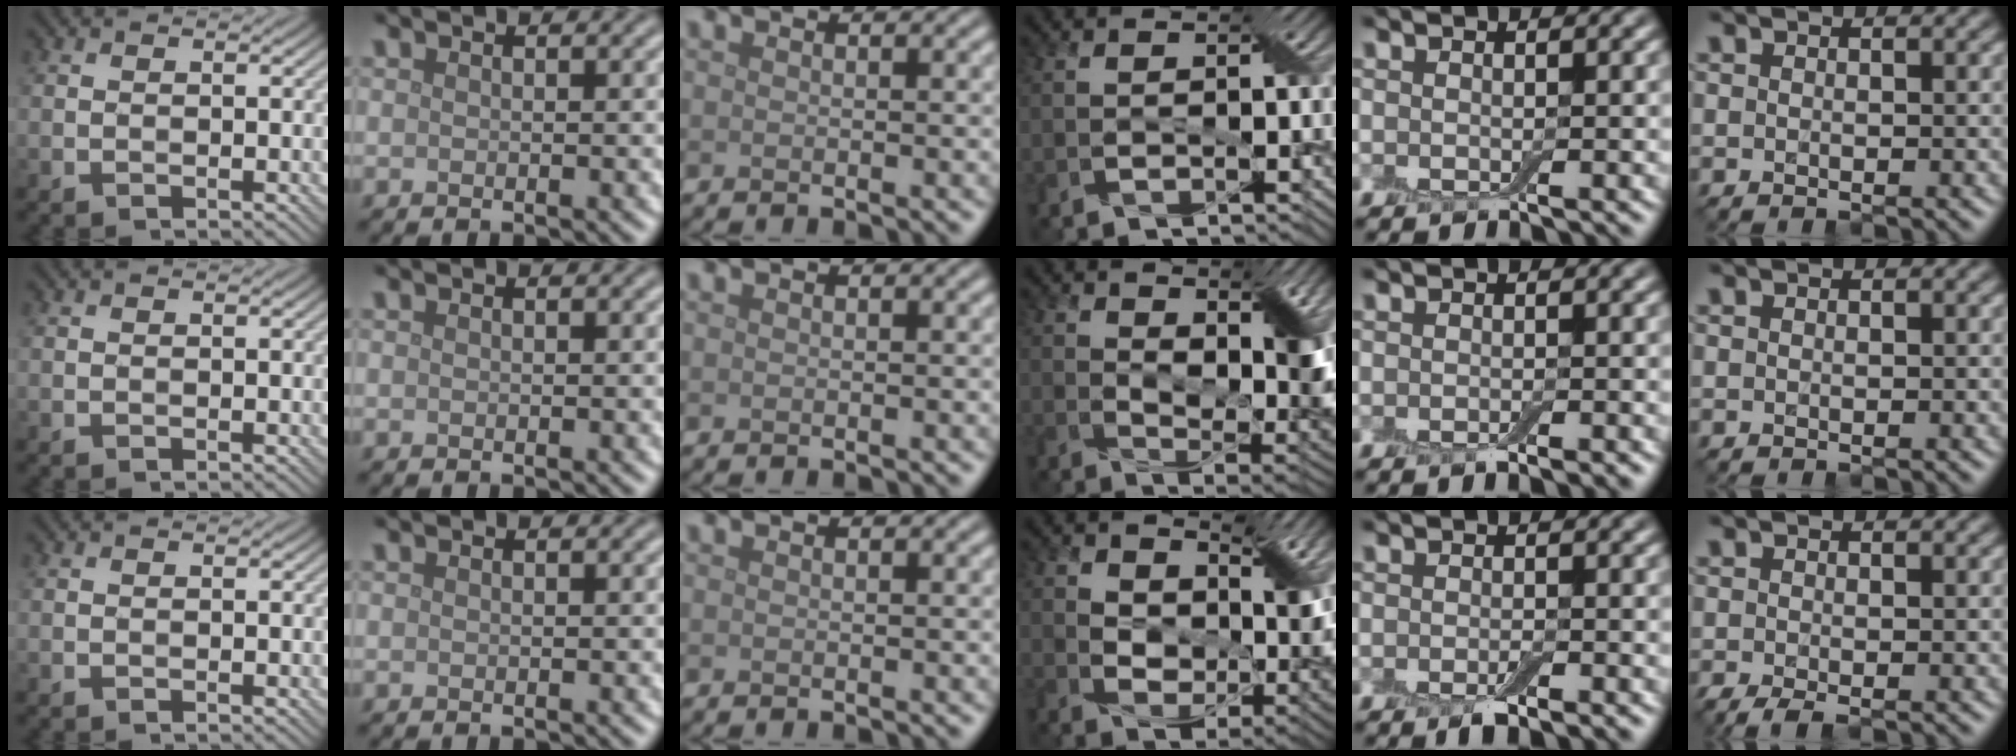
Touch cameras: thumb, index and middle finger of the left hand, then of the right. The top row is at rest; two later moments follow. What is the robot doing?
{"motion": "squeeze", "object": "air blower"}